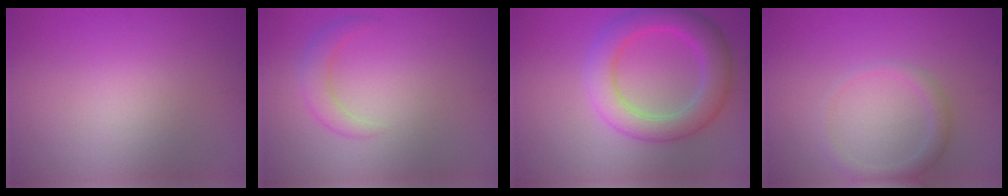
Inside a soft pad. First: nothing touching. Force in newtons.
{"total": 2.0, "press": 2.0, "slide": 0.1}
{"total": 5.6, "press": 5.6, "slide": 0.1}
{"total": 1.7, "press": 1.7, "slide": 0.1}